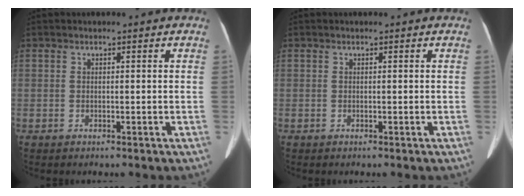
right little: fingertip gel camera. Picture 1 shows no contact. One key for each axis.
{"total": 0.0}